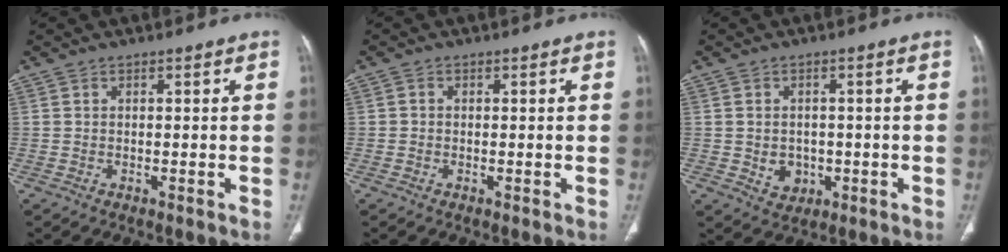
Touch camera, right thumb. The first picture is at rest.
{"total": 0.7, "force": [-0.1, 0.6, 0.3], "torque": [-0.002, 0.002, -0.004]}
{"total": 4.5, "force": [-0.8, 3.8, 2.3], "torque": [-0.017, 0.003, 0.000]}